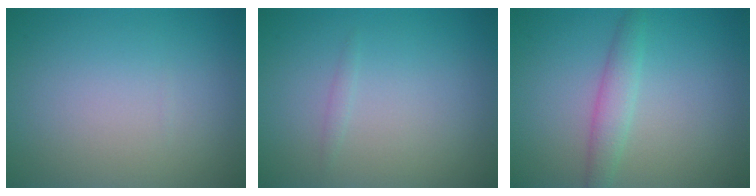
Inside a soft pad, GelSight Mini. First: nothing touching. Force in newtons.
{"total": 0.6, "press": 0.6, "slide": 0.0}
{"total": 2.2, "press": 2.2, "slide": 0.0}